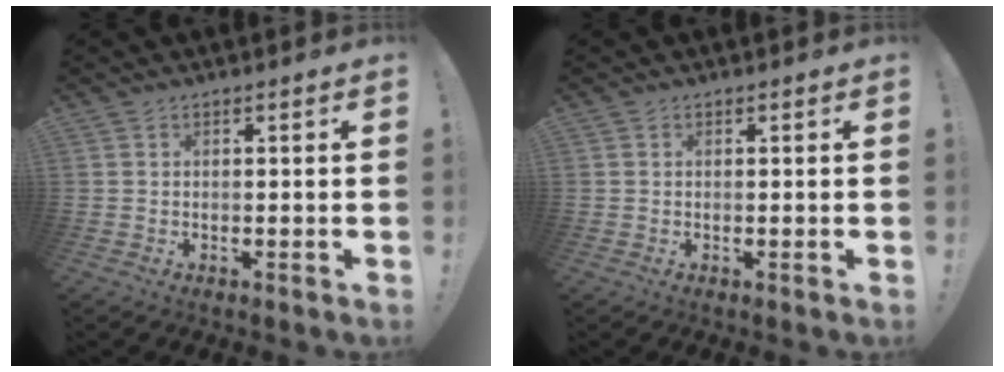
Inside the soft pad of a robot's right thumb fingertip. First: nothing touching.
{"total": 0.0}